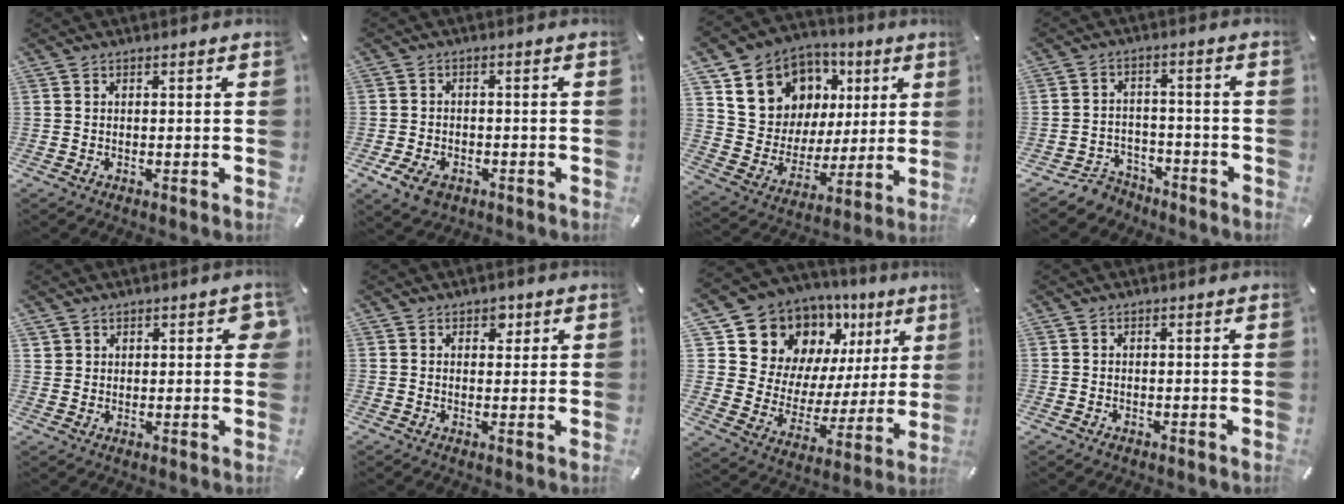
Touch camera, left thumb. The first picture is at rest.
{"total": 4.6, "force": [-2.5, 3.3, 2.1], "torque": [-0.051, 0.009, -0.050]}
{"total": 12.5, "force": [6.0, 10.8, 1.9], "torque": [-0.038, -0.052, 0.123]}
{"total": 6.0, "force": [-4.8, 3.4, 1.3], "torque": [-0.024, 0.023, -0.091]}
{"total": 3.7, "force": [1.9, 2.6, 1.8], "torque": [-0.014, -0.003, 0.030]}
{"total": 2.4, "force": [1.2, 1.8, 1.1], "torque": [0.000, -0.005, 0.014]}
{"total": 15.5, "force": [10.5, 10.5, 4.2], "torque": [-0.072, -0.098, 0.199]}
{"total": 0.6, "force": [-0.3, 0.4, 0.3], "torque": [-0.005, -0.001, -0.007]}